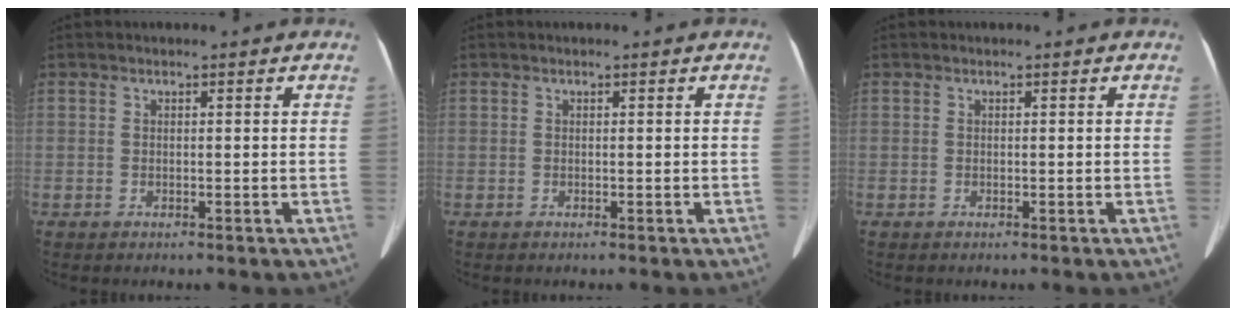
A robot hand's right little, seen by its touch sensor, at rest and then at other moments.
{"total": 0.0}
{"total": 0.0}